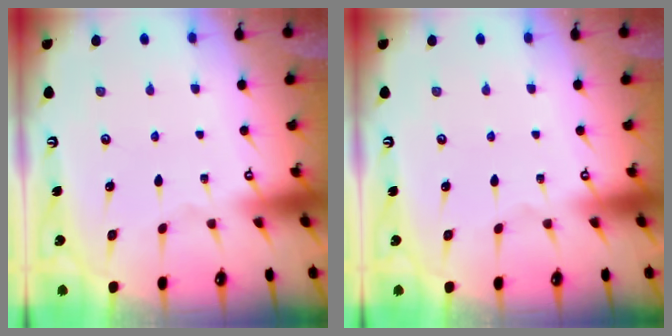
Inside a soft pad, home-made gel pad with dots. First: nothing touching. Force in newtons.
{"total": 0.0}